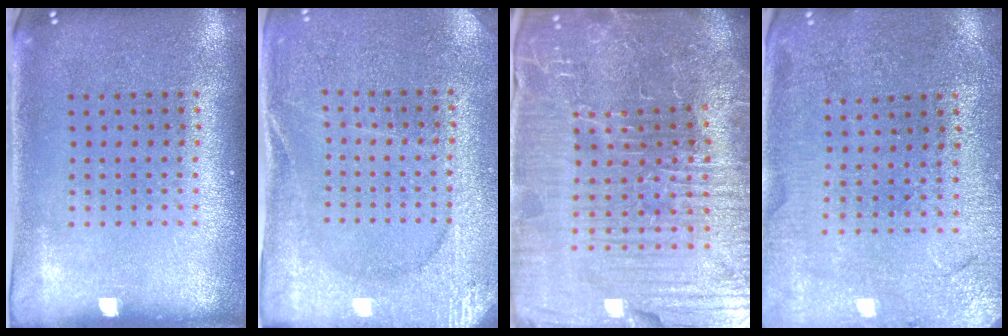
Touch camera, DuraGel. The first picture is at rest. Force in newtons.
{"total": 2.7, "press": 2.7, "slide": 0.3}
{"total": 6.9, "press": 6.3, "slide": 2.8}
{"total": 0.5, "press": 0.5, "slide": 0.2}